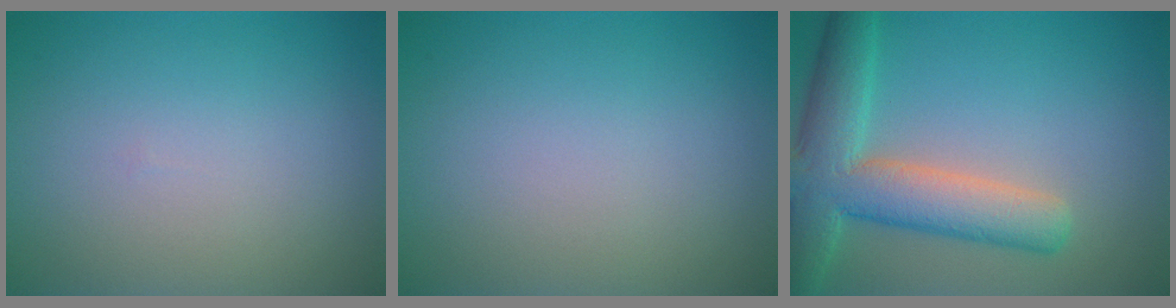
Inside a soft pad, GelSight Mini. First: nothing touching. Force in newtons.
{"total": 0.0}
{"total": 7.8, "press": 7.8, "slide": 0.5}